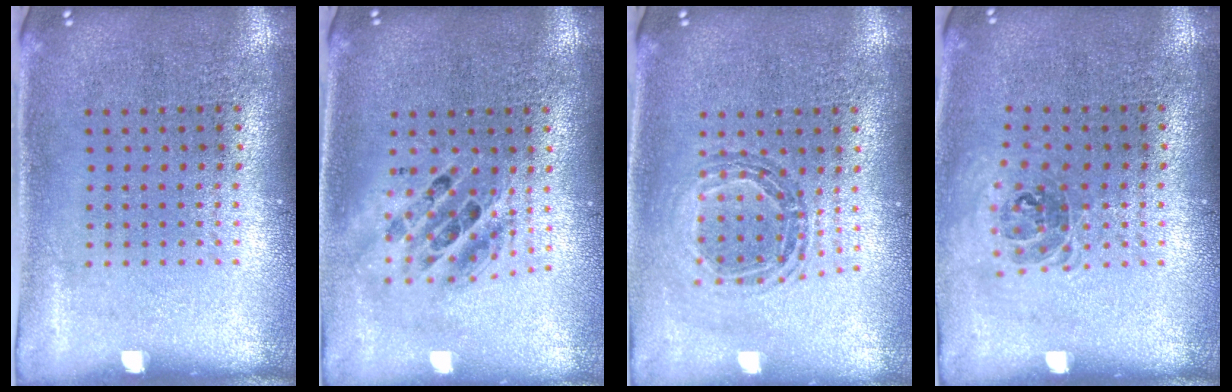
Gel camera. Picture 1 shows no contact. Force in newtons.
{"total": 1.7, "press": 1.4, "slide": 0.9}
{"total": 0.9, "press": 0.9, "slide": 0.2}
{"total": 1.0, "press": 0.8, "slide": 0.5}